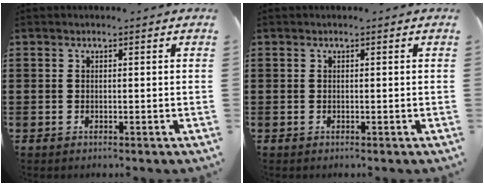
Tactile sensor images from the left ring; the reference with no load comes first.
{"total": 0.0}